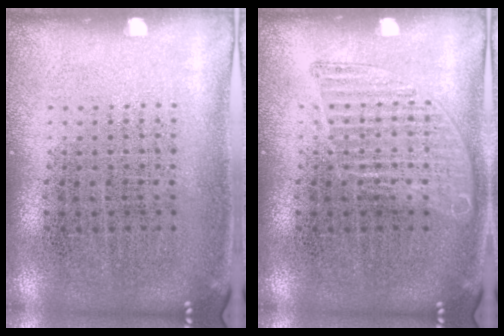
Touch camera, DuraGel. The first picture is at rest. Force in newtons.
{"total": 1.4, "press": 1.4, "slide": 0.1}